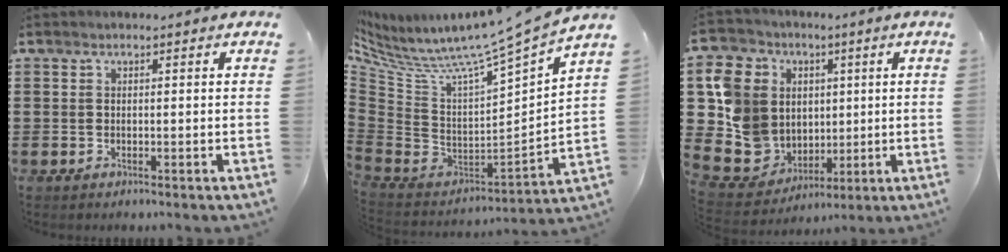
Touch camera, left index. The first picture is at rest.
{"total": 6.7, "force": [5.6, -0.2, 3.7], "torque": [-0.091, -0.064, 0.080]}
{"total": 11.1, "force": [1.8, 10.7, 2.3], "torque": [-0.107, -0.006, 0.043]}